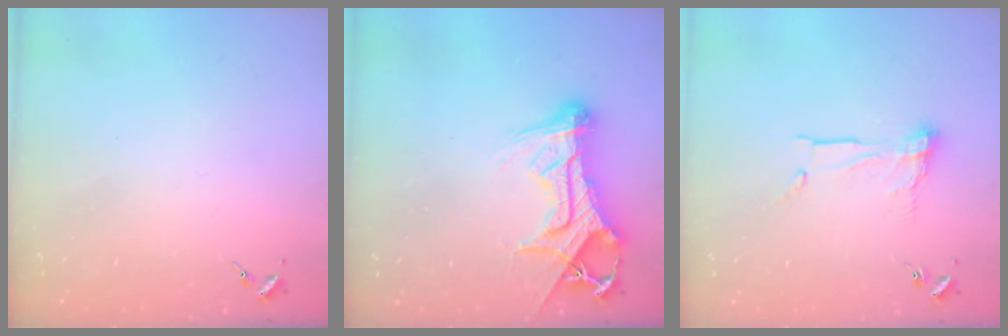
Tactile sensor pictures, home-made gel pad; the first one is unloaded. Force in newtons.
{"total": 17.1, "press": 17.0, "slide": 1.6}
{"total": 10.4, "press": 10.4, "slide": 1.0}